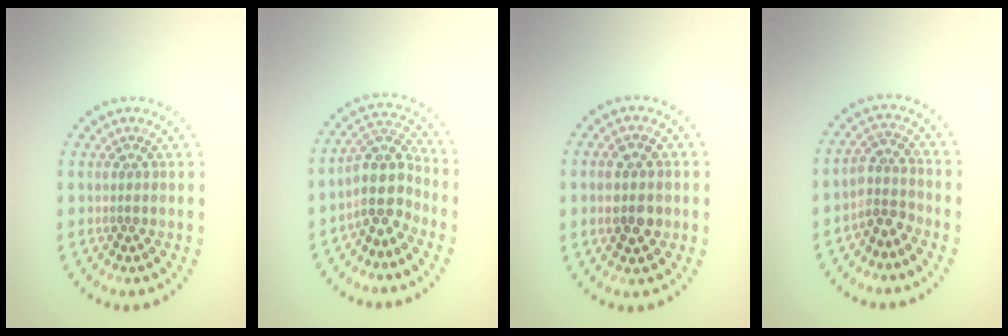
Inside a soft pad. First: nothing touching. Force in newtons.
{"total": 4.2, "press": 3.5, "slide": 2.3}
{"total": 3.8, "press": 3.8, "slide": 0.2}
{"total": 2.6, "press": 2.0, "slide": 1.8}